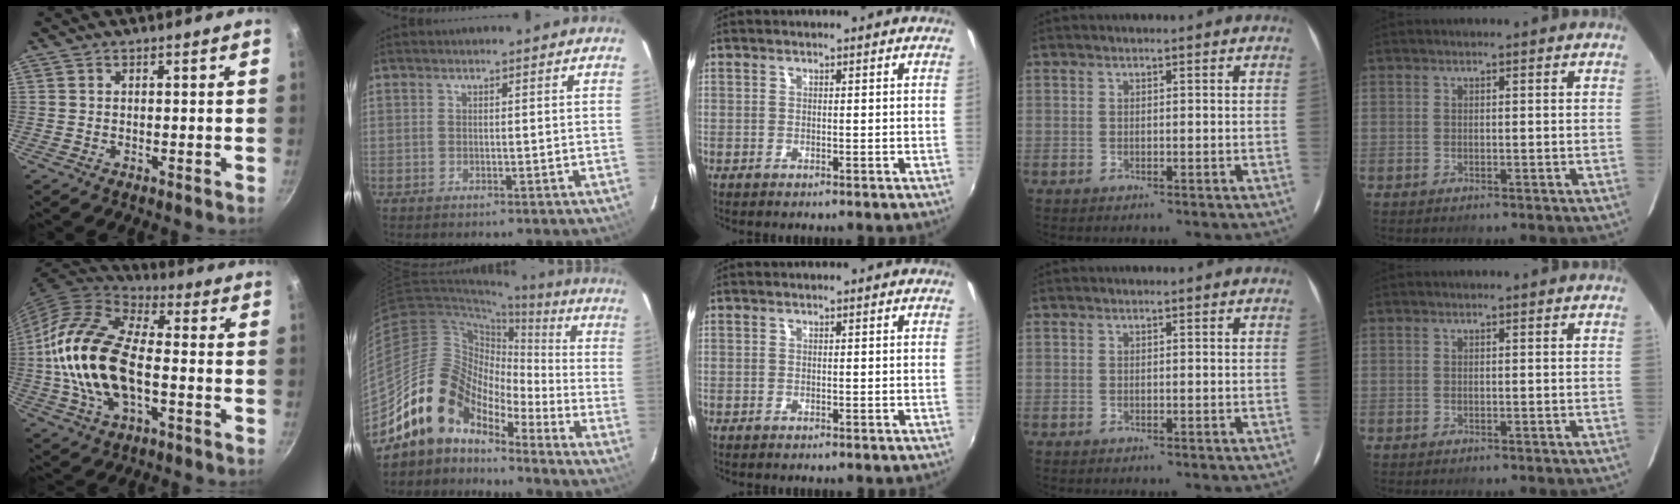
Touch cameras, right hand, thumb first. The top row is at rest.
{"thumb": {"total": 20.7, "force": [-2.5, 11.0, 17.3], "torque": [-0.326, 0.032, -0.057]}, "index": {"total": 13.8, "force": [-11.1, 6.7, 4.6], "torque": [-0.083, 0.030, -0.219]}}